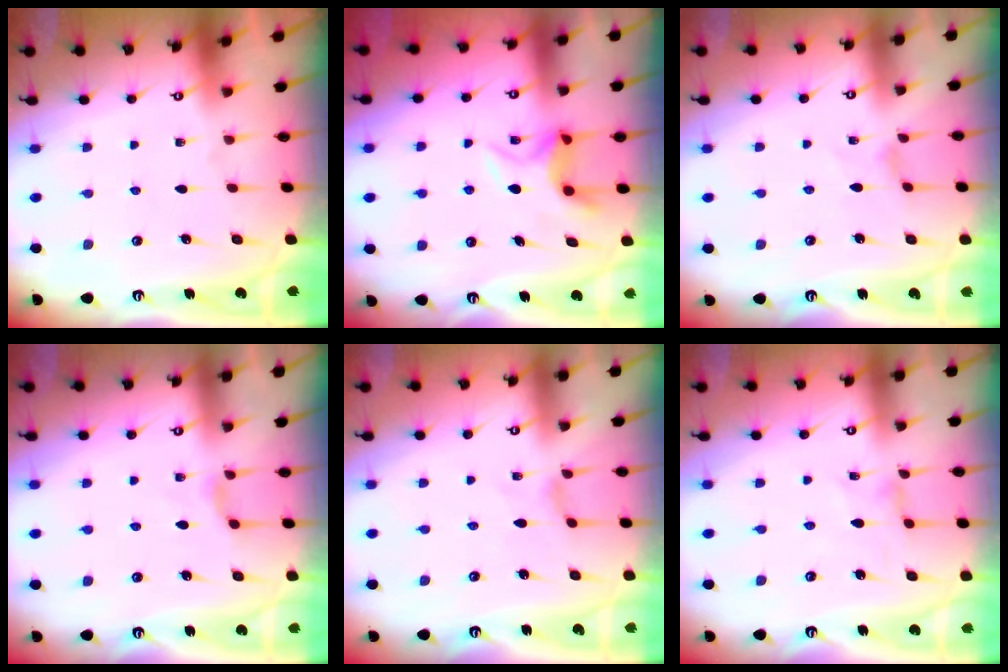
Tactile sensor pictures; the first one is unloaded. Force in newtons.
{"total": 6.5, "press": 6.5, "slide": 0.2}
{"total": 0.0}
{"total": 2.9, "press": 2.9, "slide": 0.5}
{"total": 0.0}
{"total": 0.6, "press": 0.5, "slide": 0.3}